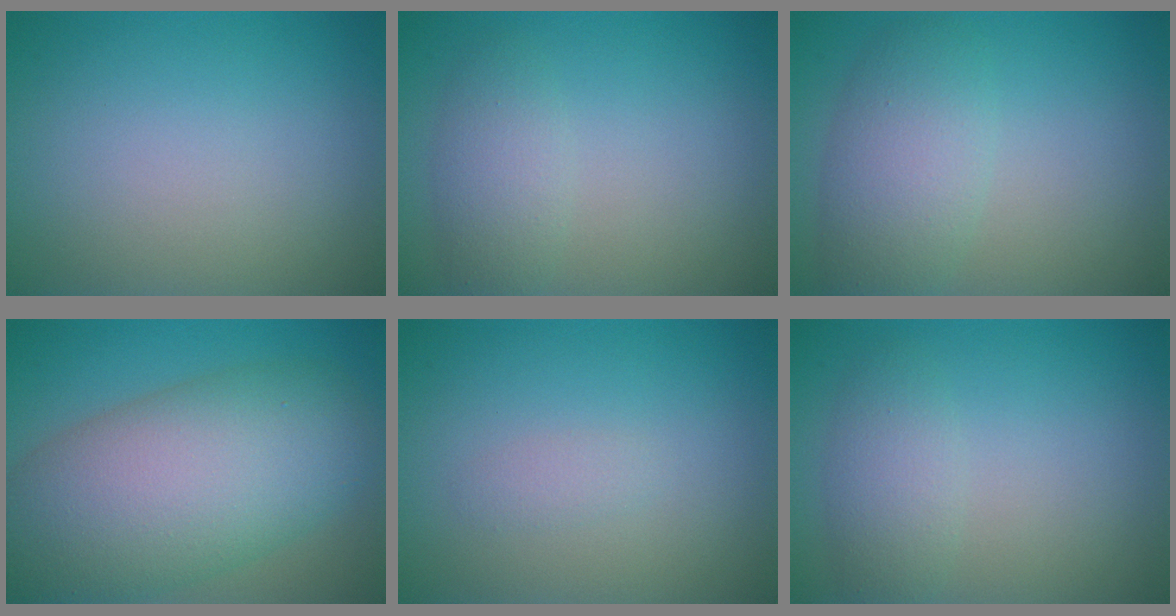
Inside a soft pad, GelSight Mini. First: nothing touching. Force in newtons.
{"total": 2.5, "press": 2.5, "slide": 0.1}
{"total": 4.5, "press": 4.5, "slide": 0.1}
{"total": 11.8, "press": 11.8, "slide": 0.6}
{"total": 0.8, "press": 0.8, "slide": 0.1}
{"total": 2.5, "press": 2.5, "slide": 0.1}